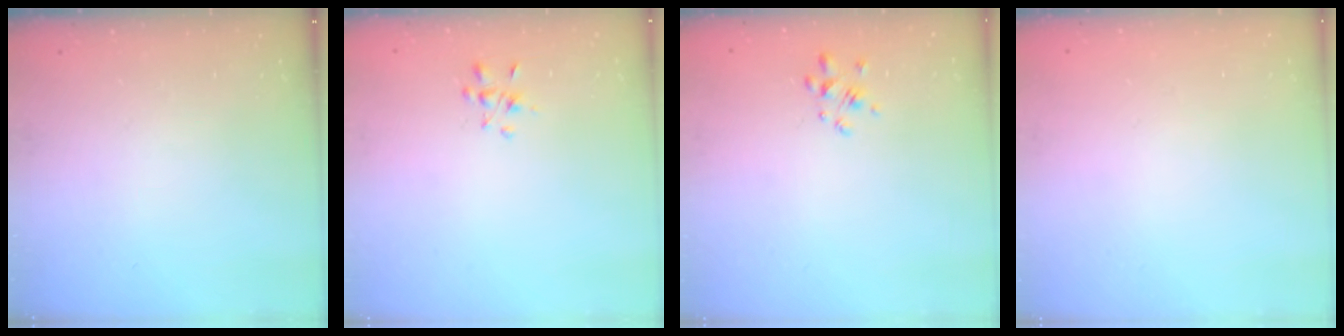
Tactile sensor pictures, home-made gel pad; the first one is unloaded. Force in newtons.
{"total": 2.1, "press": 2.0, "slide": 0.7}
{"total": 2.3, "press": 2.1, "slide": 0.8}
{"total": 1.9, "press": 1.9, "slide": 0.2}